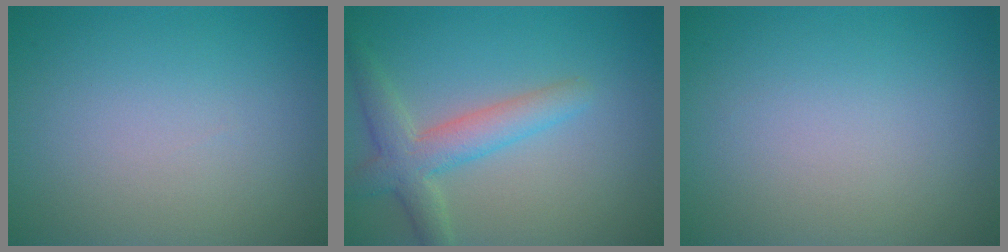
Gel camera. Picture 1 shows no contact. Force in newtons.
{"total": 4.0, "press": 4.0, "slide": 0.3}
{"total": 0.0}